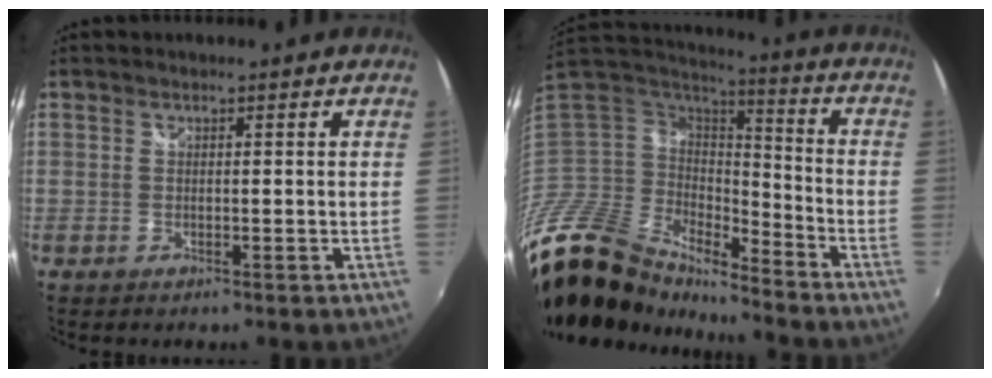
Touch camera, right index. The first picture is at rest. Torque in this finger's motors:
{"motor_torque": [-0.64, -0.36, -1.05, -0.21]}